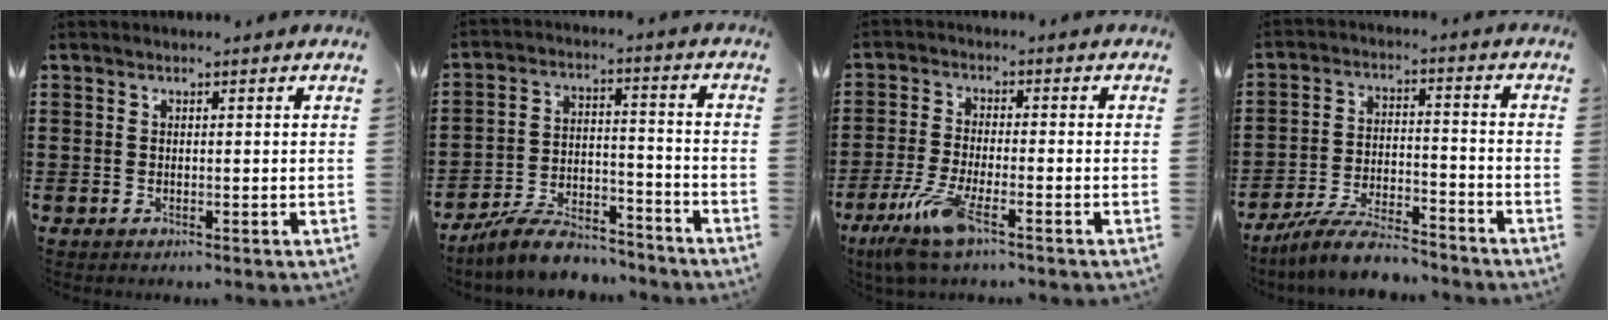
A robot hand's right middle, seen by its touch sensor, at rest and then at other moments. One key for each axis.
{"total": 8.7, "fx": -7.9, "fy": 1.9, "fz": 3.0, "tx": -0.053, "ty": 0.023, "tz": -0.151}
{"total": 7.3, "fx": -4.6, "fy": 1.4, "fz": 5.4, "tx": -0.132, "ty": -0.020, "tz": -0.090}
{"total": 8.1, "fx": -7.3, "fy": 1.3, "fz": 3.4, "tx": -0.063, "ty": 0.013, "tz": -0.137}